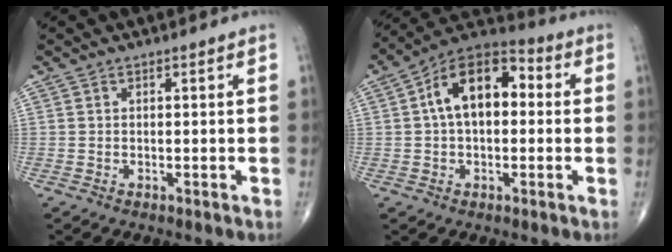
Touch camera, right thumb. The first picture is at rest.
{"total": 13.8, "force": [1.7, 8.1, 11.0], "torque": [-0.165, 0.038, 0.015]}